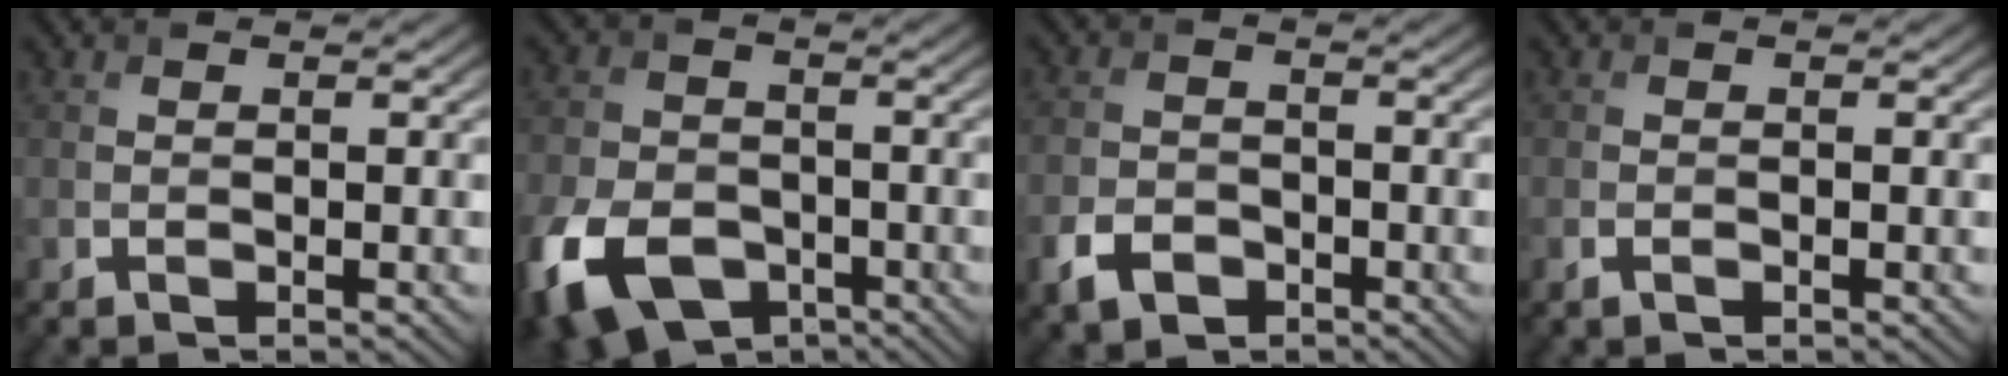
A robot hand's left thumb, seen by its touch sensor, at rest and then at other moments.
{"total": 12.4, "force": [-5.9, 7.9, 7.5], "torque": [-0.195, -0.036, -0.110]}
{"total": 4.0, "force": [-2.2, 2.7, 2.1], "torque": [-0.051, -0.002, -0.046]}
{"total": 0.5, "force": [-0.4, 0.3, 0.3], "torque": [-0.008, 0.001, -0.009]}